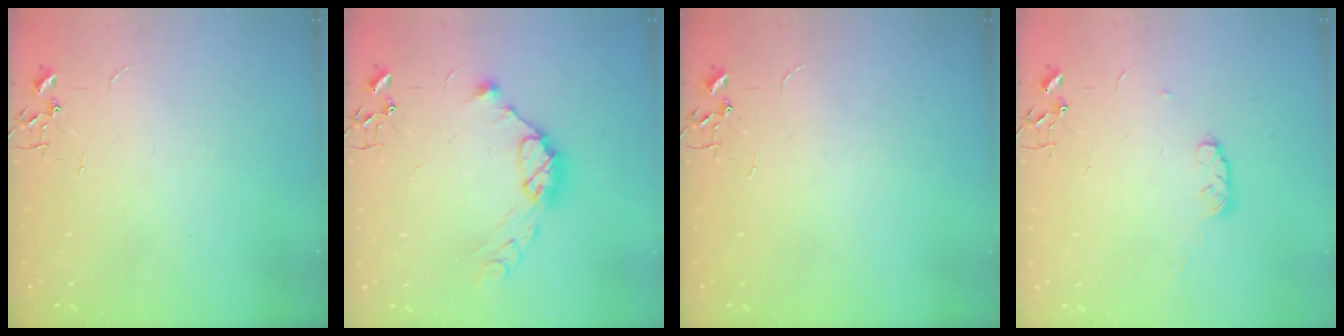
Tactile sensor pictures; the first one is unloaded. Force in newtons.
{"total": 11.6, "press": 11.5, "slide": 1.0}
{"total": 0.0}
{"total": 5.7, "press": 5.7, "slide": 0.9}